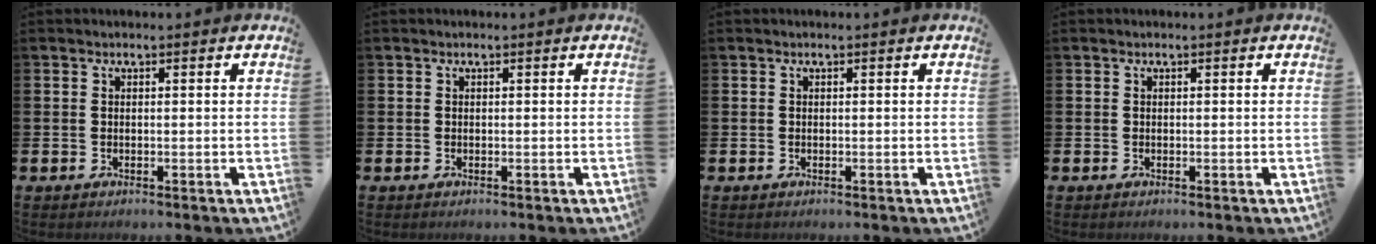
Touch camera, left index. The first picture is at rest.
{"total": 0.0}
{"total": 0.0}
{"total": 0.0}